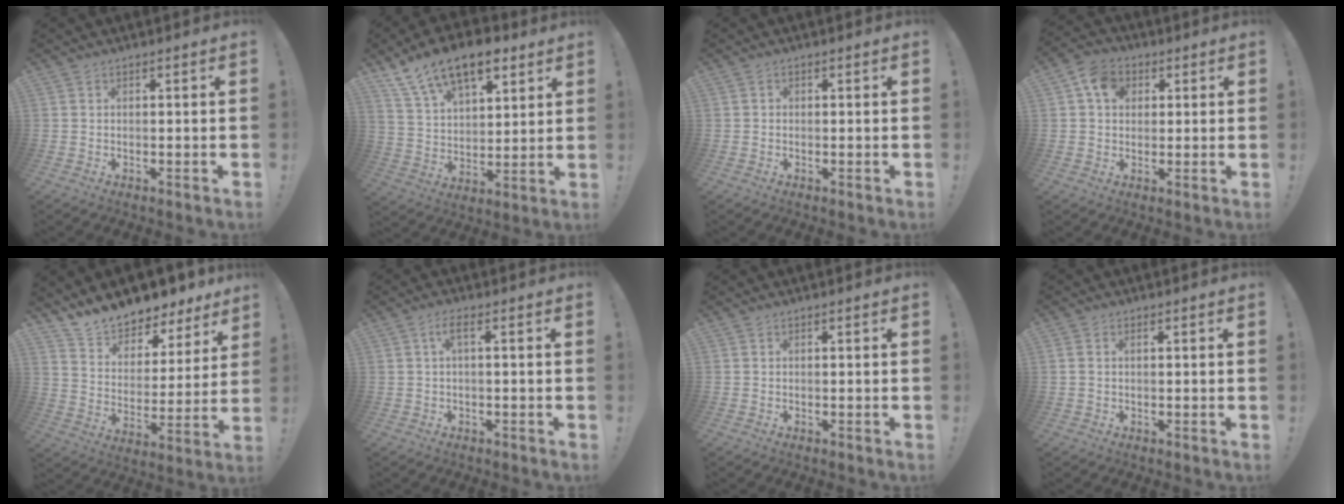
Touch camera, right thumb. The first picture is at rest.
{"total": 16.3, "force": [10.7, 8.5, 8.9], "torque": [-0.149, -0.061, 0.196]}
{"total": 0.6, "force": [-0.4, 0.4, 0.2], "torque": [-0.002, 0.000, -0.007]}
{"total": 8.6, "force": [2.8, 6.7, 4.5], "torque": [-0.069, 0.001, 0.054]}
{"total": 11.8, "force": [11.2, 3.3, 1.7], "torque": [-0.042, -0.105, 0.198]}
{"total": 3.1, "force": [0.3, 0.7, 3.0], "torque": [-0.056, 0.007, 0.003]}
{"total": 0.0}
{"total": 1.1, "force": [0.6, 0.6, 0.8], "torque": [-0.022, 0.003, 0.012]}